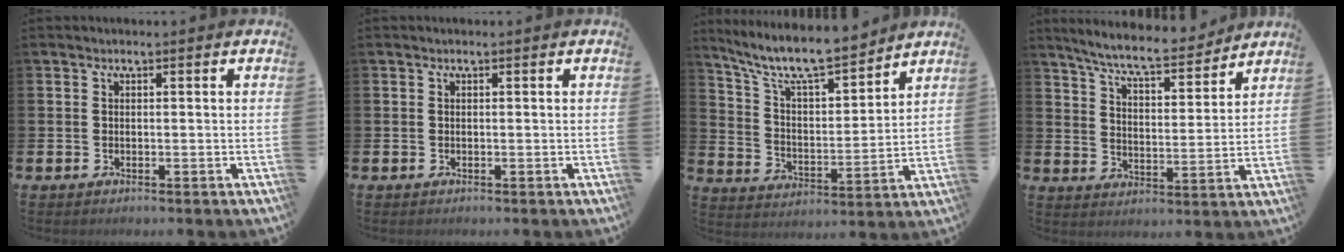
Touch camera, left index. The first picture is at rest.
{"total": 0.0}
{"total": 9.8, "force": [8.8, 1.8, 4.0], "torque": [-0.110, -0.057, 0.152]}
{"total": 7.6, "force": [7.0, 0.8, 2.7], "torque": [-0.083, -0.043, 0.122]}